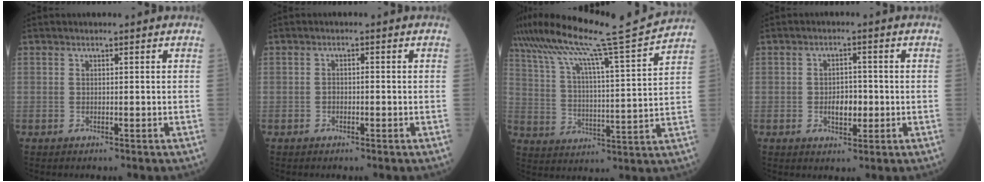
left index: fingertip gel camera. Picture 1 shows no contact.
{"total": 1.1, "force": [-0.4, 0.6, 0.8], "torque": [-0.011, 0.003, -0.008]}
{"total": 19.2, "force": [16.5, -2.2, 9.5], "torque": [-0.179, -0.016, 0.257]}
{"total": 3.8, "force": [-0.7, 2.2, 3.0], "torque": [-0.049, 0.004, -0.008]}